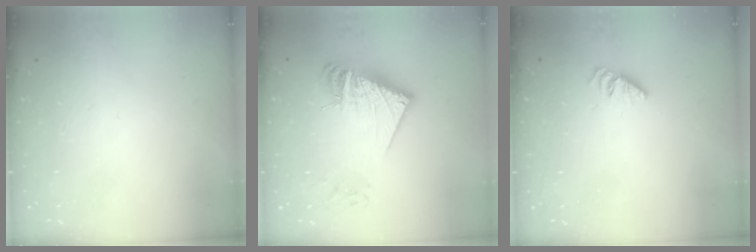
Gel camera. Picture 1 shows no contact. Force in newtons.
{"total": 16.1, "press": 16.0, "slide": 1.7}
{"total": 0.0}